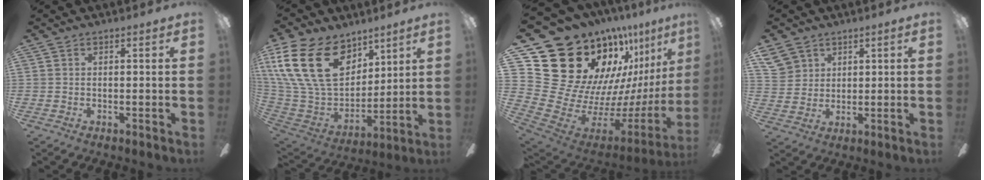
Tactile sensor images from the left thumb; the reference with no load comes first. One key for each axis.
{"total": 25.7, "fx": 11.4, "fy": 17.0, "fz": 15.5, "tx": -0.336, "ty": -0.046, "tz": 0.212}
{"total": 27.3, "fx": 14.3, "fy": 18.2, "fz": 14.4, "tx": -0.216, "ty": -0.172, "tz": 0.335}
{"total": 6.7, "fx": 4.2, "fy": 5.0, "fz": 1.5, "tx": -0.036, "ty": -0.007, "tz": 0.082}